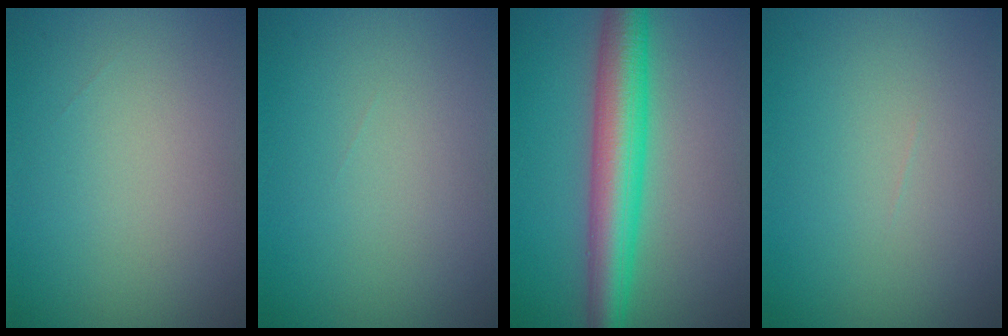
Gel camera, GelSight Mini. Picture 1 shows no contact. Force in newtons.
{"total": 0.0}
{"total": 7.2, "press": 7.2, "slide": 0.2}
{"total": 0.0}